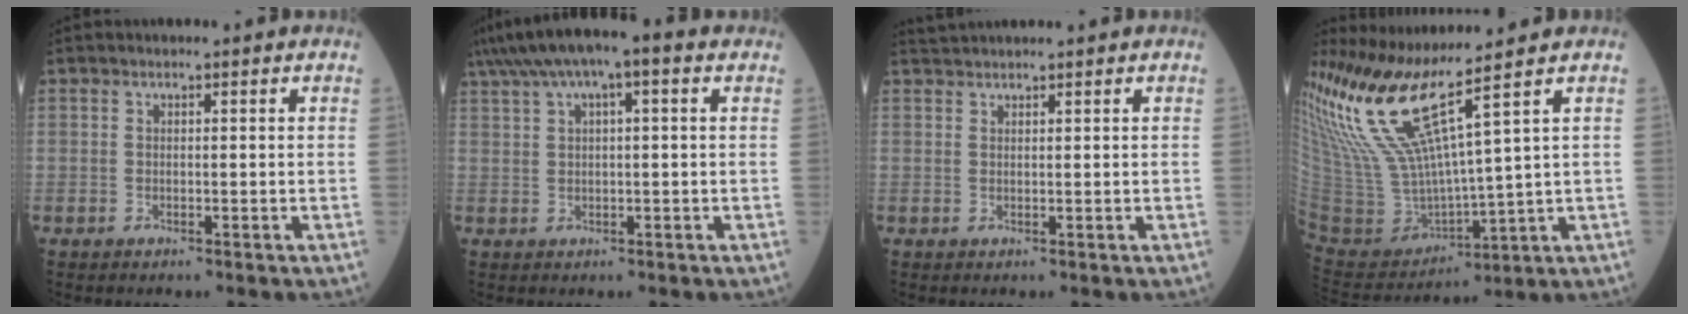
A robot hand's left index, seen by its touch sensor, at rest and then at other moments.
{"total": 10.5, "force": [5.8, 2.5, 8.4], "torque": [-0.149, 0.048, 0.089]}
{"total": 1.7, "force": [1.6, -0.4, 0.1], "torque": [-0.005, 0.018, 0.040]}
{"total": 14.3, "force": [9.9, -1.1, 10.2], "torque": [-0.221, -0.014, 0.206]}